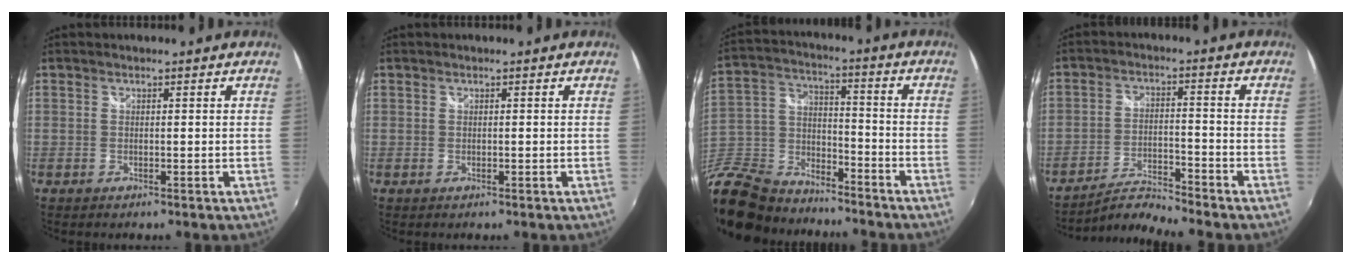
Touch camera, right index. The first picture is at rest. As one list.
[{"total": 0.0}, {"total": 24.6, "force": [-17.9, 12.7, 11.2], "torque": [-0.302, 0.001, -0.307]}, {"total": 6.5, "force": [-6.3, -1.3, 0.6], "torque": [-0.026, 0.012, -0.124]}]